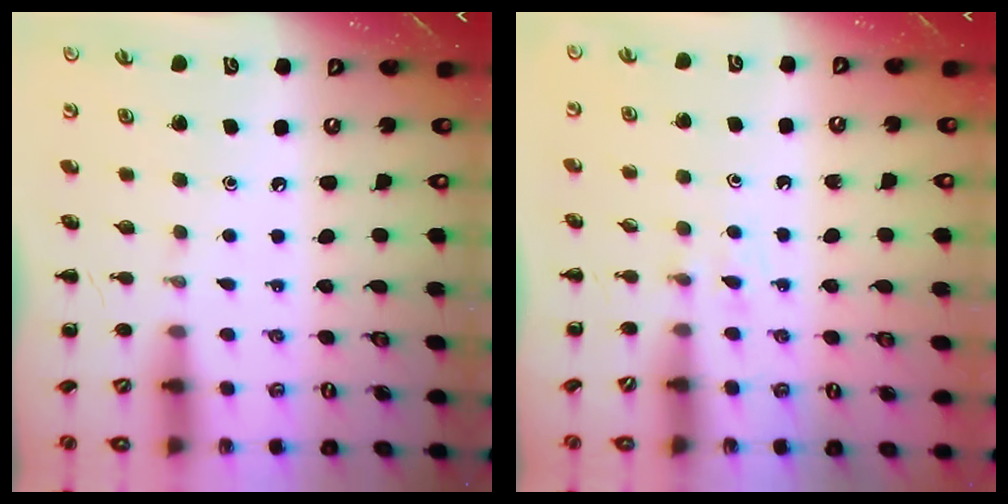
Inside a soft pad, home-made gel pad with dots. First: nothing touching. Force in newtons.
{"total": 3.1, "press": 2.7, "slide": 1.4}